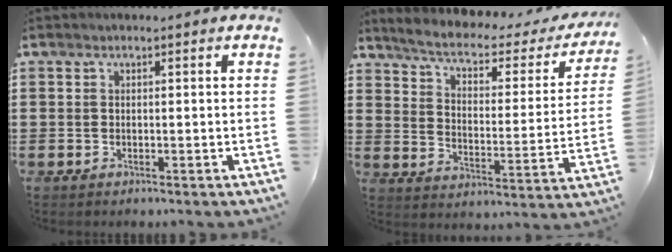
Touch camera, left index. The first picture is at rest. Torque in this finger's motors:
{"motor_torque": [1.07, -1.07, 0.29, 0.07]}